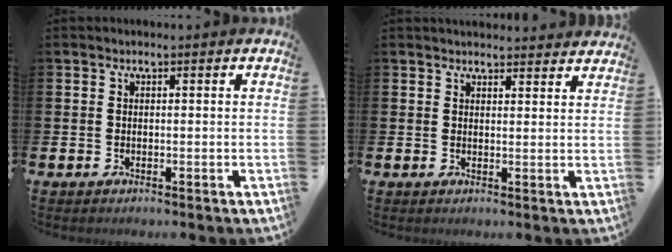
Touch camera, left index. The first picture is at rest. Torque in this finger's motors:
{"motor_torque": [0.14, -0.48, 0.03, 0.02]}